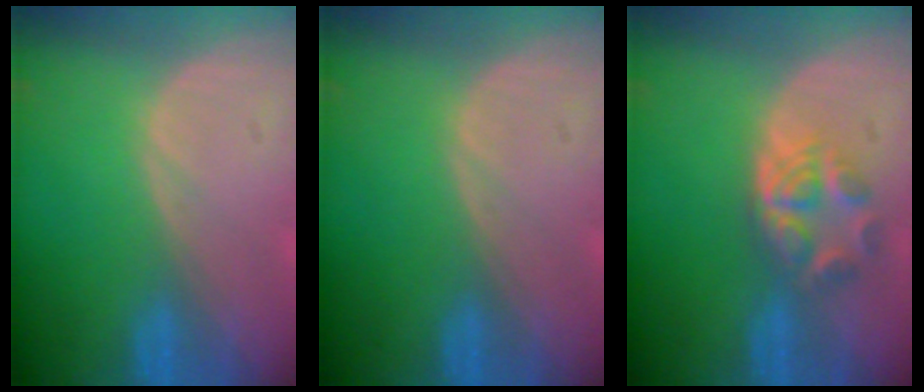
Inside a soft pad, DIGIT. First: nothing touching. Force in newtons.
{"total": 0.0}
{"total": 6.1, "press": 5.0, "slide": 3.4}